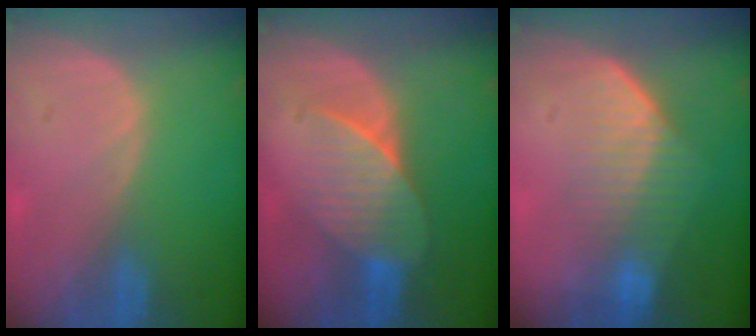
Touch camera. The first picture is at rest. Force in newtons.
{"total": 7.4, "press": 6.9, "slide": 2.6}
{"total": 7.0, "press": 6.4, "slide": 3.0}